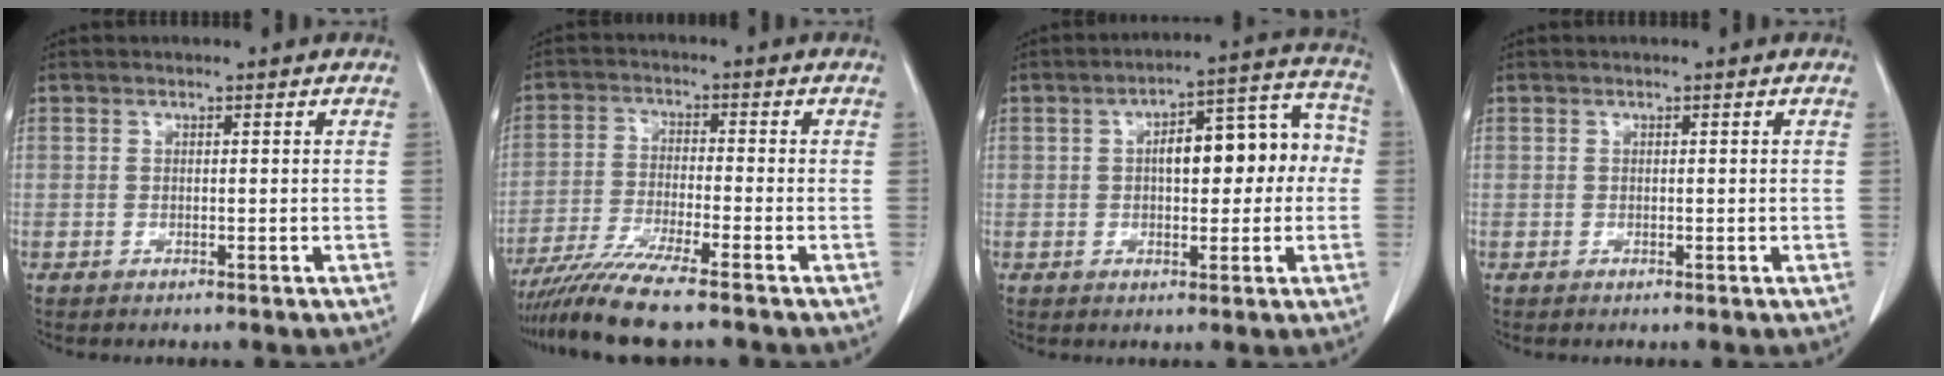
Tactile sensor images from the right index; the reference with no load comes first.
{"total": 9.2, "force": [-7.6, -0.7, 5.2], "torque": [-0.090, -0.029, -0.133]}
{"total": 11.7, "force": [0.5, 4.6, 10.7], "torque": [-0.137, 0.053, 0.012]}
{"total": 0.0}